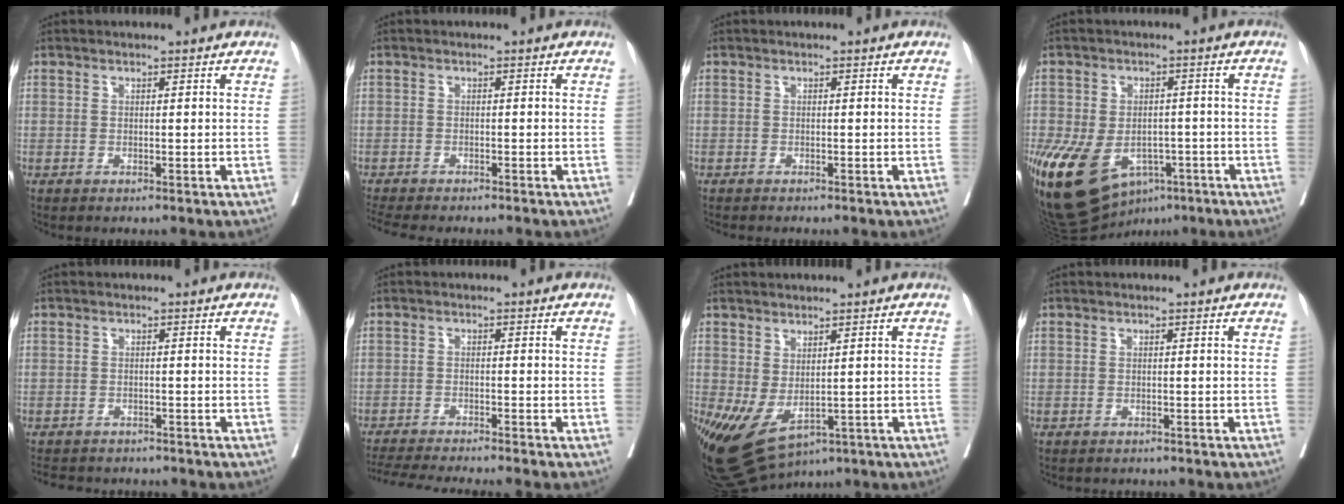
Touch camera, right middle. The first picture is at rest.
{"total": 7.7, "force": [-6.8, 0.9, 3.5], "torque": [-0.049, -0.009, -0.101]}
{"total": 1.8, "force": [-1.7, 0.0, 0.7], "torque": [-0.009, -0.002, -0.020]}
{"total": 17.1, "force": [-8.2, 11.0, 10.3], "torque": [-0.225, -0.012, -0.117]}
{"total": 8.0, "force": [-7.3, 2.6, 2.0], "torque": [-0.032, -0.004, -0.095]}
{"total": 11.5, "force": [-10.4, -1.0, 4.7], "torque": [-0.053, -0.022, -0.160]}
{"total": 7.6, "force": [-2.7, 3.5, 6.2], "torque": [-0.109, -0.011, -0.024]}
{"total": 4.2, "force": [-3.9, 1.0, 1.2], "torque": [-0.015, -0.004, -0.045]}